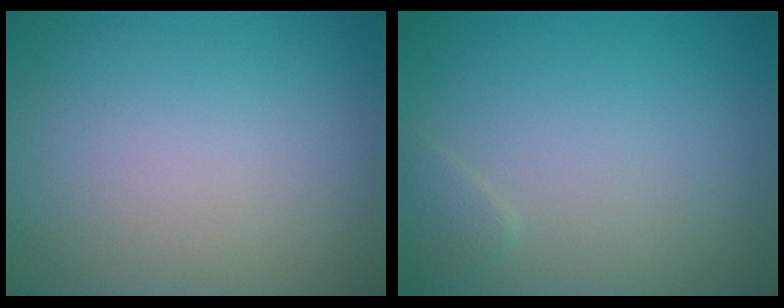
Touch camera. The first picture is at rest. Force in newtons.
{"total": 0.9, "press": 0.9, "slide": 0.1}